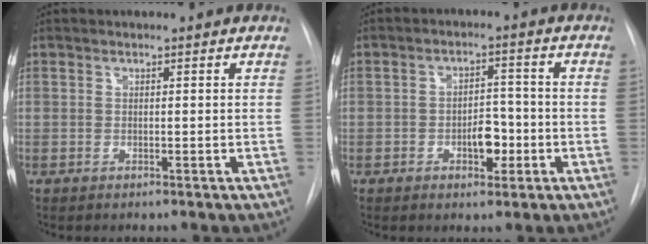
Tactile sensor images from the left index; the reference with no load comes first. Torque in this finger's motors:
{"motor_torque": [0.10, 0.03, 0.10, 0.04]}